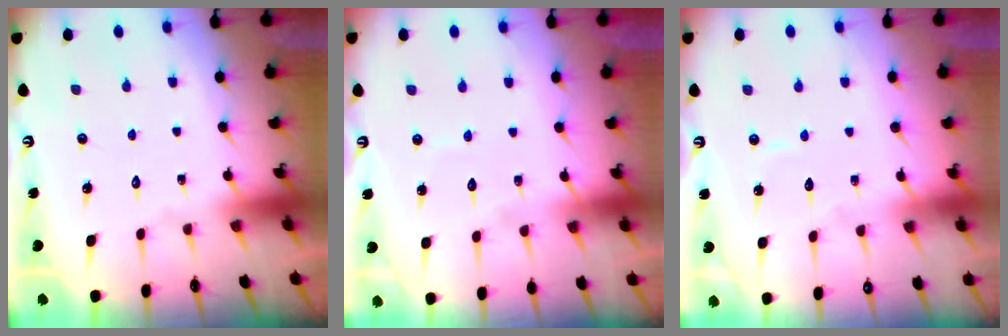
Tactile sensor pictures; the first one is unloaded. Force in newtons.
{"total": 4.5, "press": 4.5, "slide": 0.3}
{"total": 4.0, "press": 4.0, "slide": 0.3}